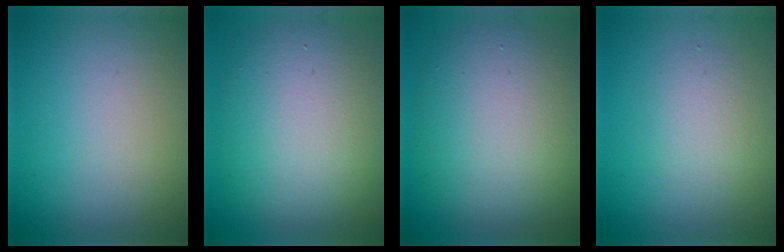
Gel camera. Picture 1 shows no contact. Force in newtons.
{"total": 9.8, "press": 9.8, "slide": 0.7}
{"total": 8.8, "press": 8.8, "slide": 0.7}
{"total": 2.1, "press": 2.0, "slide": 0.1}